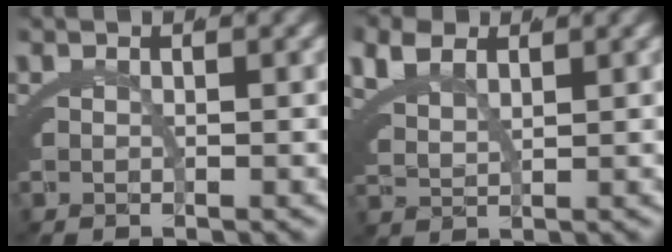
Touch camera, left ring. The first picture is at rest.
{"total": 3.6, "force": [2.6, 1.7, 1.8], "torque": [-0.053, -0.006, 0.056]}